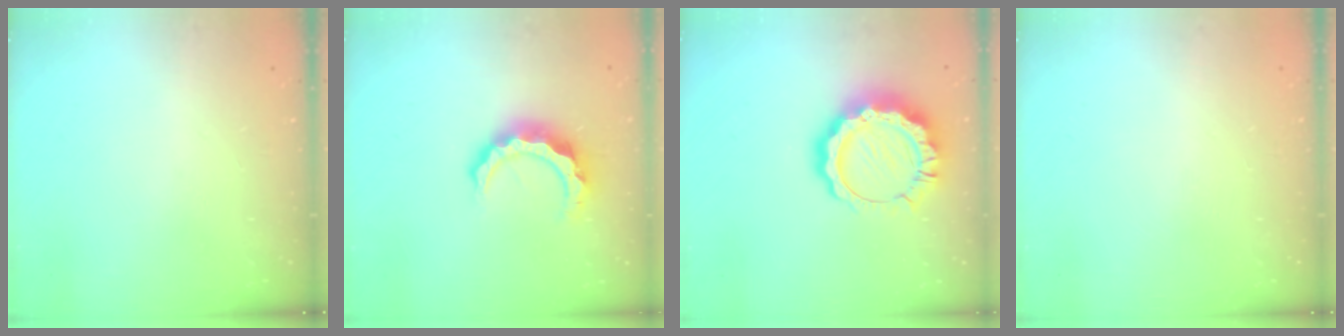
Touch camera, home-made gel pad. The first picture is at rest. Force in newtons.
{"total": 9.9, "press": 9.8, "slide": 1.1}
{"total": 15.5, "press": 15.4, "slide": 1.3}
{"total": 1.6, "press": 1.6, "slide": 0.1}